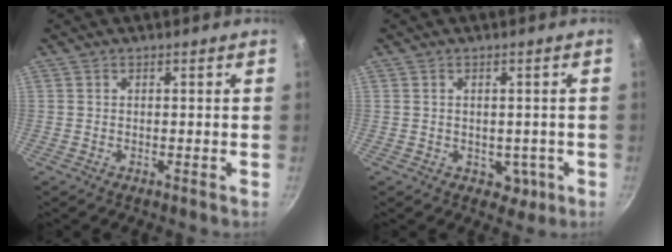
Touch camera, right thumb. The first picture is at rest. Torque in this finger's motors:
{"motor_torque": [-0.27, 0.00, -0.23, 0.08, 0.07]}